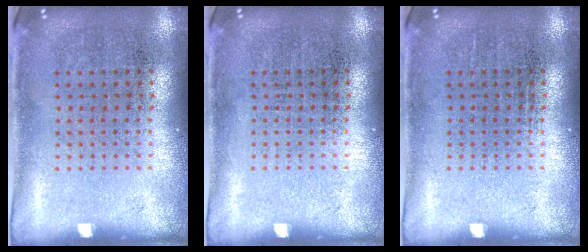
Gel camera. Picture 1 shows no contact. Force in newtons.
{"total": 0.0}
{"total": 0.0}